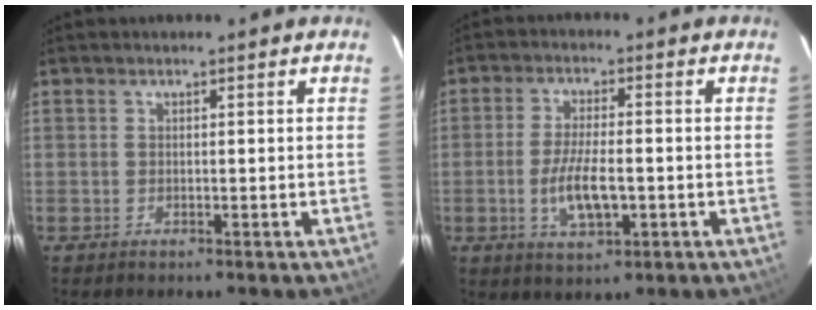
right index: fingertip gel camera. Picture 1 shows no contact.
{"total": 7.7, "force": [-1.9, 2.6, 7.0], "torque": [-0.141, -0.006, -0.032]}